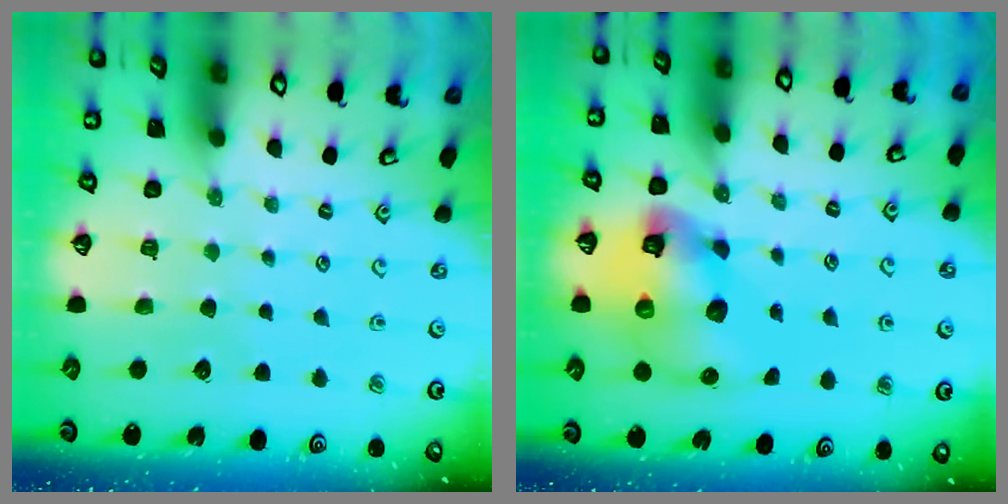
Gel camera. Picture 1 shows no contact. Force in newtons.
{"total": 13.1, "press": 13.0, "slide": 2.0}